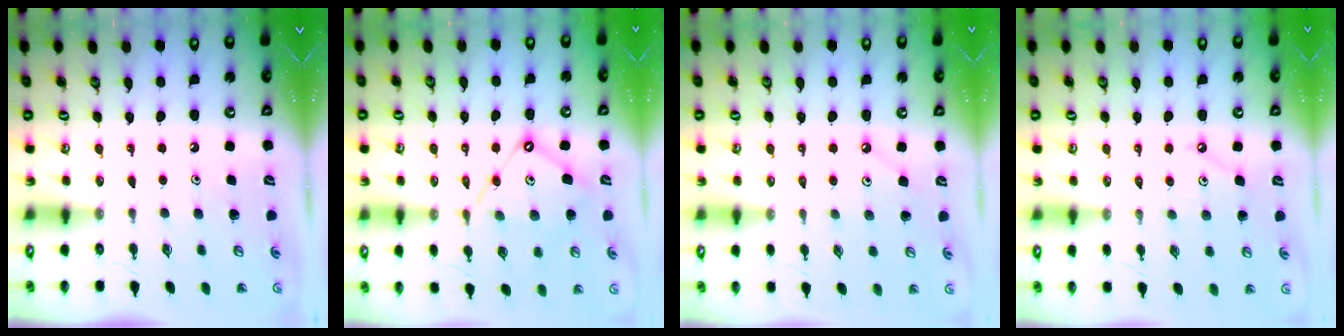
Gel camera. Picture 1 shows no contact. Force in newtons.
{"total": 12.5, "press": 12.5, "slide": 1.1}
{"total": 2.9, "press": 2.9, "slide": 0.4}
{"total": 5.1, "press": 5.1, "slide": 0.7}